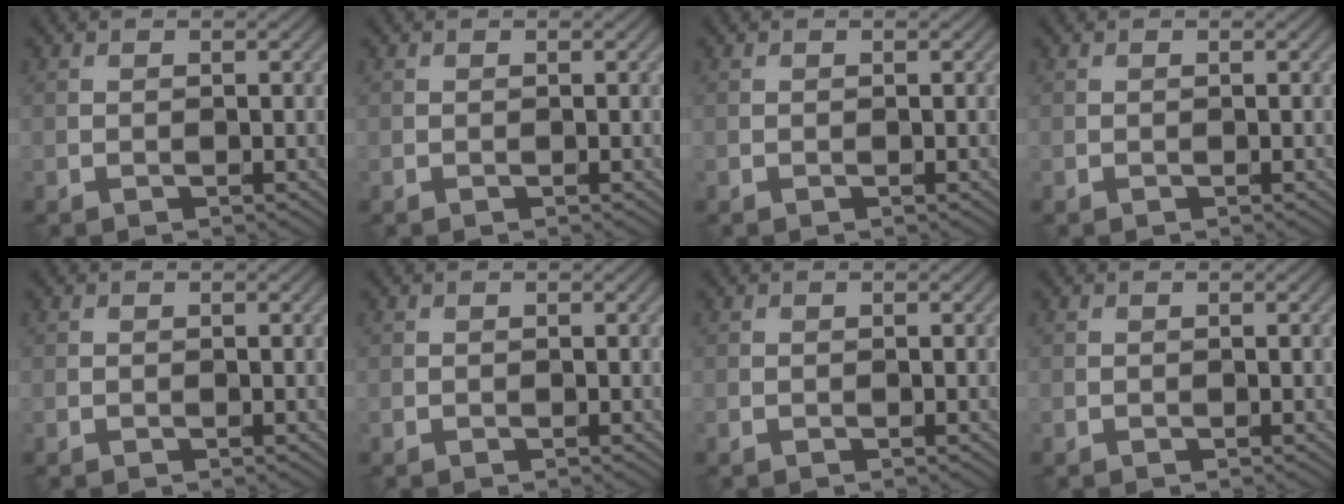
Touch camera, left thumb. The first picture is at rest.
{"total": 0.0}
{"total": 0.0}
{"total": 0.0}
{"total": 0.0}
{"total": 0.0}
{"total": 0.0}
{"total": 0.0}